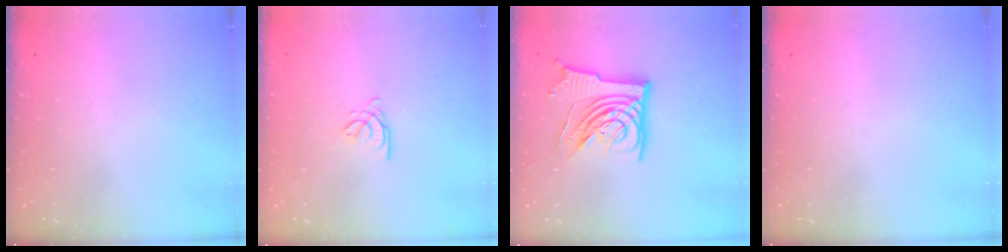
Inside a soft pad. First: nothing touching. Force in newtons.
{"total": 2.6, "press": 2.6, "slide": 0.1}
{"total": 13.1, "press": 13.0, "slide": 1.7}
{"total": 0.0}